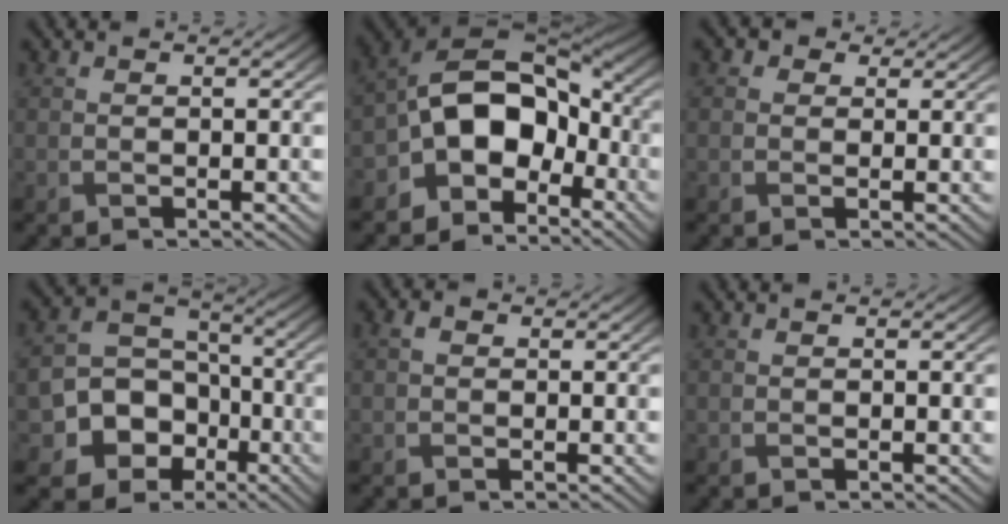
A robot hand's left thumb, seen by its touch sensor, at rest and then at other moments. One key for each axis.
{"total": 12.5, "fx": -4.3, "fy": 8.6, "fz": 8.0, "tx": -0.136, "ty": -0.002, "tz": -0.097}
{"total": 2.3, "fx": 0.9, "fy": 1.9, "fz": 1.0, "tx": -0.024, "ty": 0.003, "tz": 0.005}
{"total": 10.5, "fx": -4.4, "fy": 8.5, "fz": 4.4, "tx": -0.104, "ty": -0.023, "tz": -0.095}
{"total": 1.2, "fx": 0.0, "fy": 1.1, "fz": 0.5, "tx": -0.011, "ty": 0.003, "tz": -0.005}
{"total": 0.0}